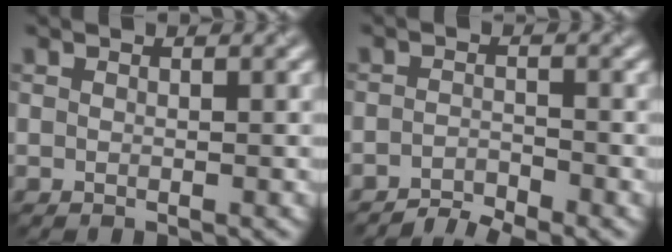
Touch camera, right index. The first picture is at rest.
{"total": 2.4, "force": [-2.3, 0.4, 0.8], "torque": [-0.012, 0.001, -0.044]}